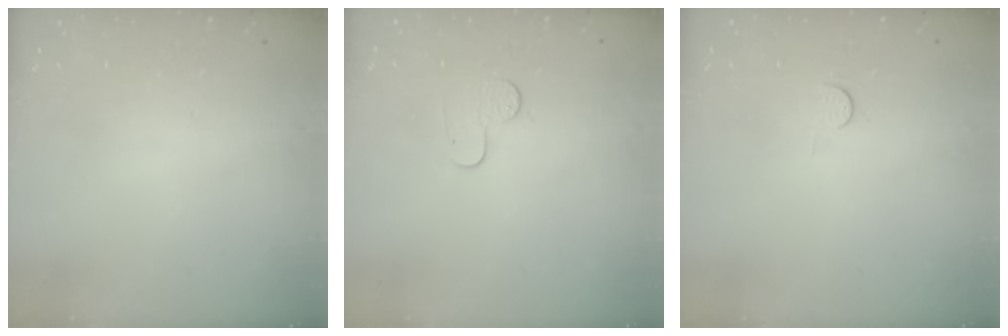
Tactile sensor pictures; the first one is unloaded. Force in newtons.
{"total": 5.9, "press": 5.9, "slide": 0.4}
{"total": 2.8, "press": 2.8, "slide": 0.4}